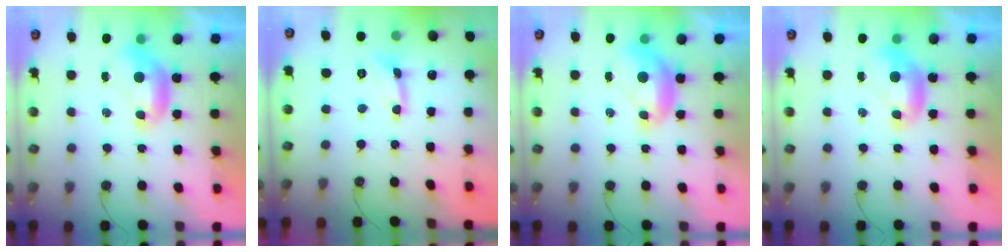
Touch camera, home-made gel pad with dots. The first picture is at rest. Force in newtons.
{"total": 1.6, "press": 1.5, "slide": 0.4}
{"total": 1.6, "press": 1.6, "slide": 0.4}
{"total": 0.0}